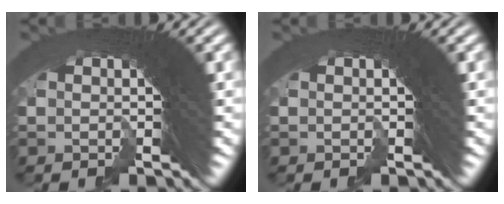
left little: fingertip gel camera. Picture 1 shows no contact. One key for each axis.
{"total": 0.0}